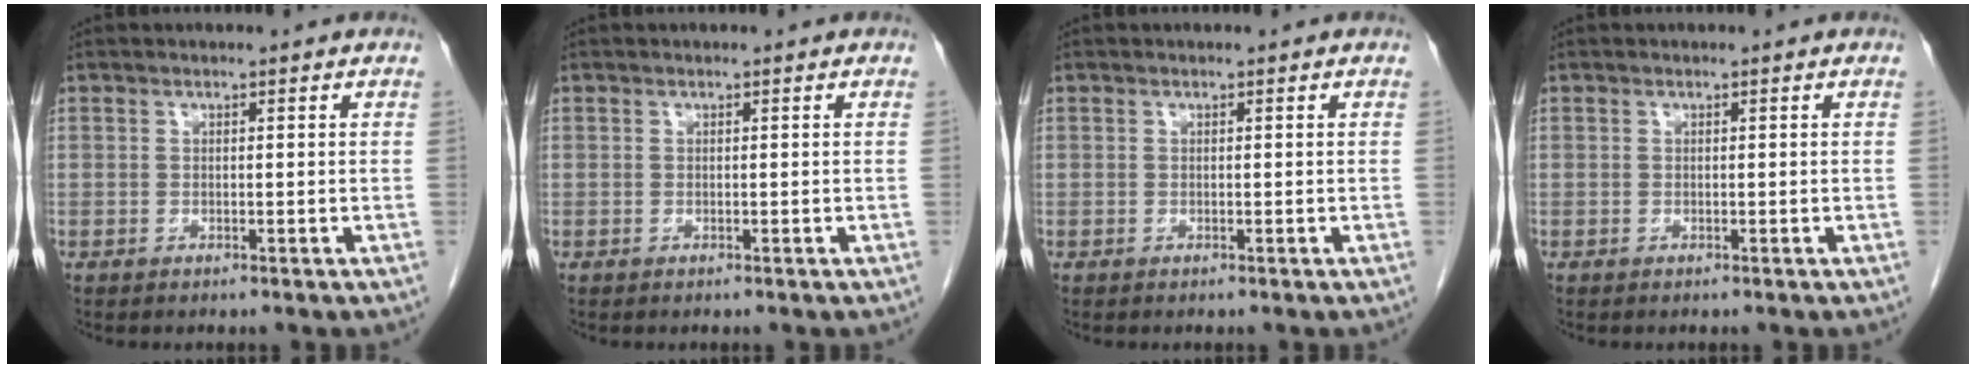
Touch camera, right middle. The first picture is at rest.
{"total": 0.0}
{"total": 0.0}
{"total": 0.0}